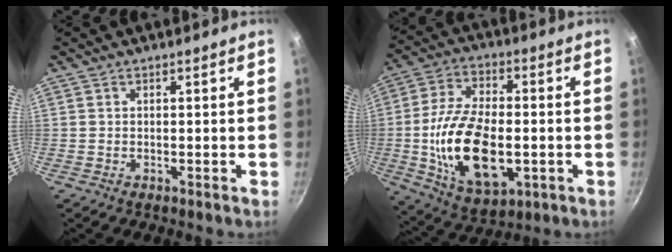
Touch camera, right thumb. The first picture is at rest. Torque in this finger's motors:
{"motor_torque": [-0.14, 1.42, 1.46, 0.52, 0.23]}